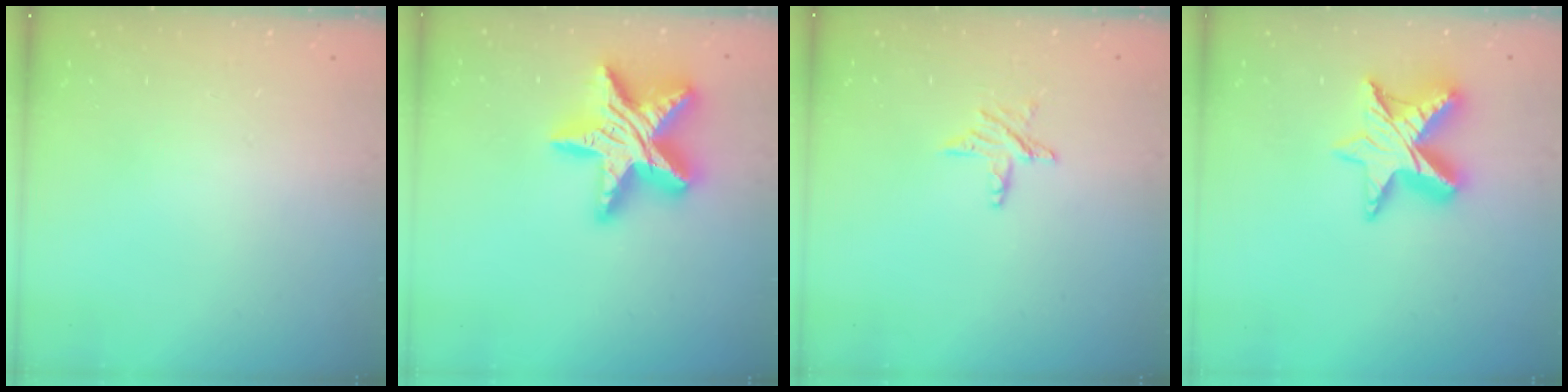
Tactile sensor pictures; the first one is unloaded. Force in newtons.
{"total": 22.1, "press": 22.0, "slide": 1.7}
{"total": 5.2, "press": 5.2, "slide": 0.5}
{"total": 11.7, "press": 11.7, "slide": 1.0}